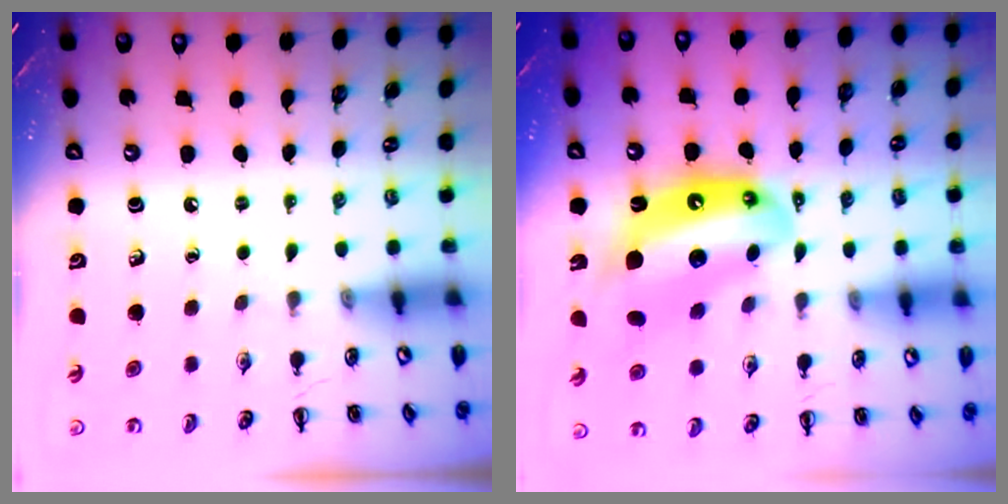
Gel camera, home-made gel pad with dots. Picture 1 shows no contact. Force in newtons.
{"total": 15.4, "press": 14.7, "slide": 4.6}